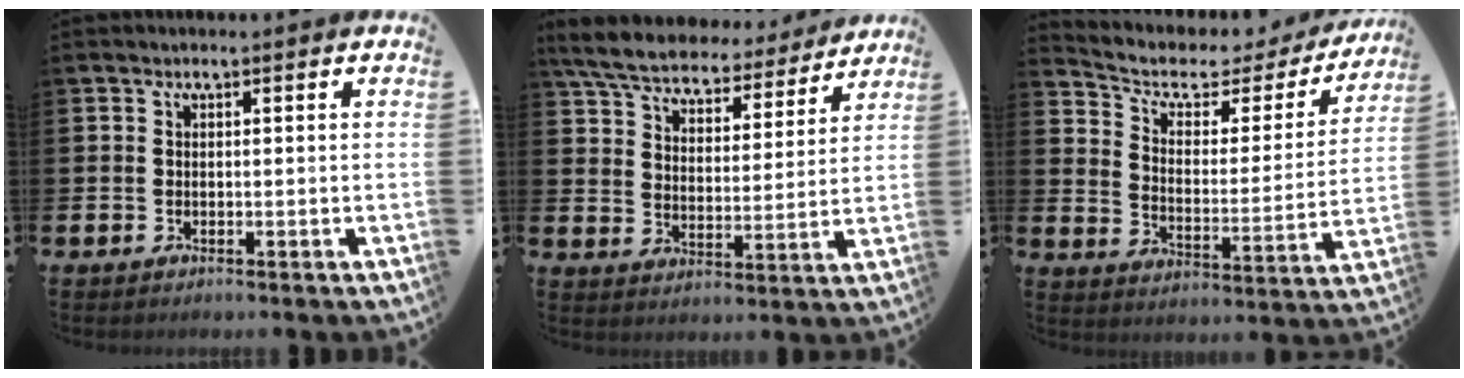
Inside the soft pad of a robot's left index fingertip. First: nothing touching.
{"total": 7.2, "force": [6.7, 1.8, 1.8], "torque": [-0.067, -0.045, 0.117]}
{"total": 5.2, "force": [4.0, 2.7, 2.0], "torque": [-0.065, -0.030, 0.058]}